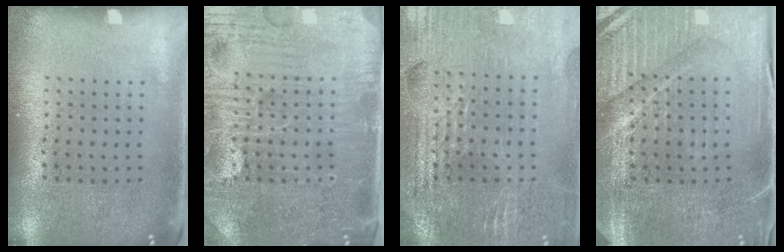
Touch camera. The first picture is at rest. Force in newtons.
{"total": 5.0, "press": 4.7, "slide": 1.8}
{"total": 2.9, "press": 2.8, "slide": 0.5}
{"total": 4.0, "press": 3.9, "slide": 0.9}